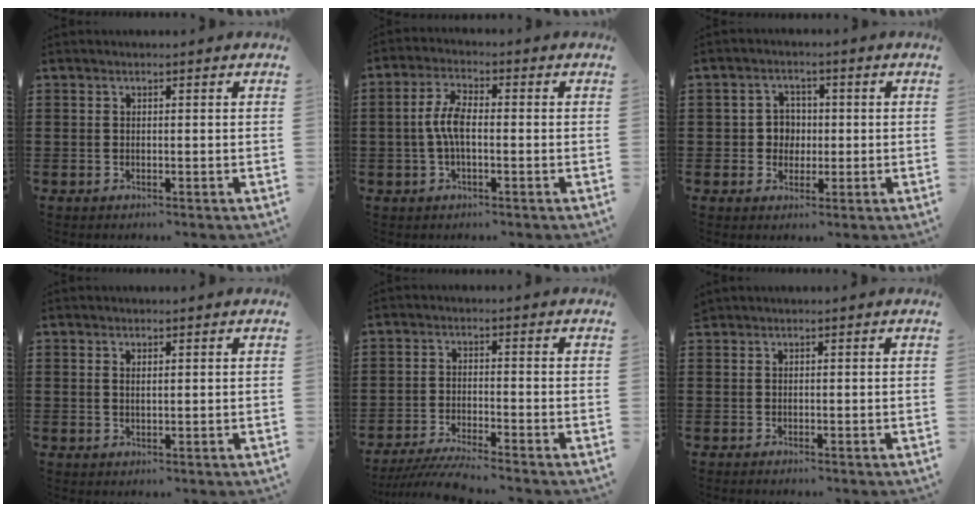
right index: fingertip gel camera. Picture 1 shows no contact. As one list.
[{"total": 5.3, "force": [-0.5, 2.0, 4.9], "torque": [-0.111, 0.000, -0.017]}, {"total": 3.7, "force": [-0.1, 3.4, 1.4], "torque": [-0.040, 0.009, -0.007]}, {"total": 0.8, "force": [0.4, 0.3, 0.7], "torque": [-0.014, 0.003, 0.007]}, {"total": 4.4, "force": [-4.2, -0.4, 1.3], "torque": [-0.028, -0.013, -0.084]}, {"total": 0.0}]